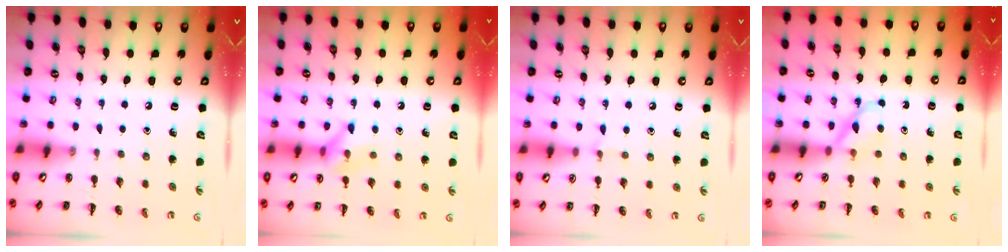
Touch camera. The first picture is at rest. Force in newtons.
{"total": 8.3, "press": 8.3, "slide": 0.8}
{"total": 3.8, "press": 3.6, "slide": 1.1}
{"total": 4.5, "press": 4.3, "slide": 1.2}